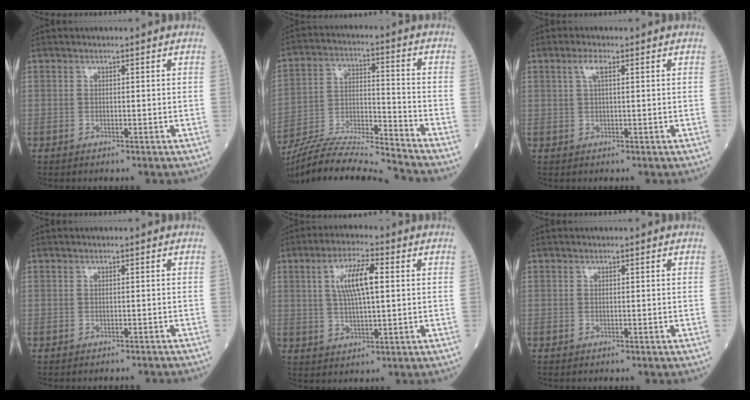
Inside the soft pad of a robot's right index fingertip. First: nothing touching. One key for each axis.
{"total": 17.0, "fx": -16.2, "fy": -1.5, "fz": 4.9, "tx": -0.091, "ty": 0.005, "tz": -0.285}
{"total": 2.1, "fx": 1.0, "fy": 0.5, "fz": 1.8, "tx": -0.039, "ty": 0.014, "tz": 0.022}
{"total": 2.8, "fx": -2.8, "fy": 0.2, "fz": 0.6, "tx": -0.009, "ty": -0.007, "tz": -0.033}
{"total": 7.9, "fx": 1.9, "fy": 1.7, "fz": 7.5, "tx": -0.142, "ty": 0.011, "tz": 0.037}
{"total": 0.0}